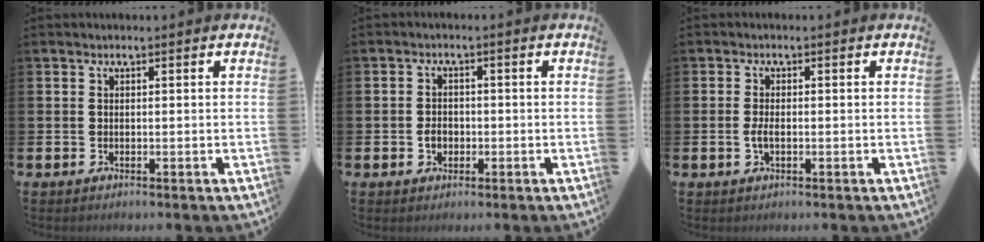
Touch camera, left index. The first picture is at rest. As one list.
[{"total": 2.1, "force": [-0.5, 1.7, 1.2], "torque": [-0.010, 0.000, -0.015]}, {"total": 1.8, "force": [-0.3, 0.8, 1.6], "torque": [-0.025, -0.001, -0.008]}]